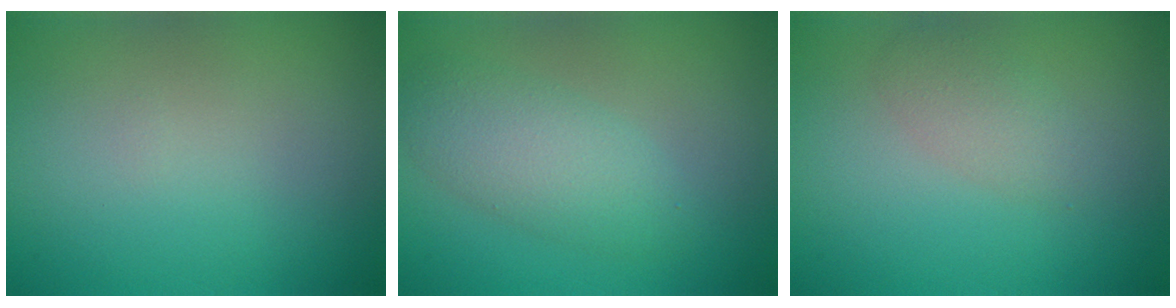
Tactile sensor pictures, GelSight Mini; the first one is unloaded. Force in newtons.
{"total": 3.9, "press": 3.9, "slide": 0.1}
{"total": 2.1, "press": 2.1, "slide": 0.1}